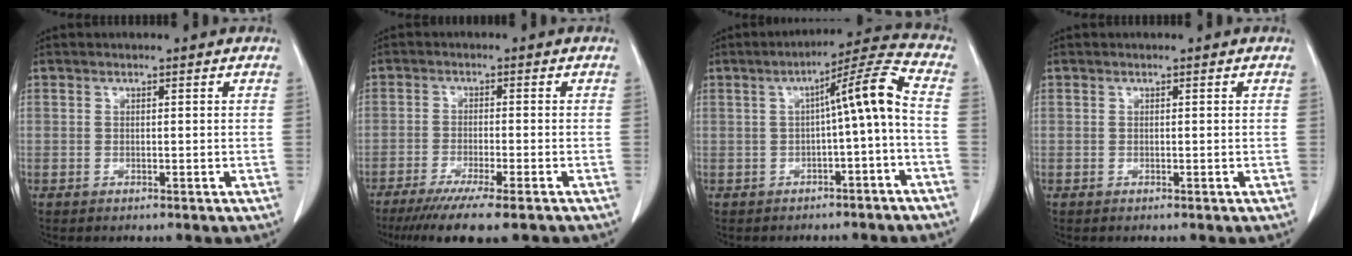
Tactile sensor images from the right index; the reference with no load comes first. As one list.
[{"total": 10.4, "force": [-7.9, 0.4, 6.7], "torque": [-0.091, -0.023, -0.121]}, {"total": 8.0, "force": [-1.0, -0.1, 8.0], "torque": [-0.115, 0.028, -0.017]}, {"total": 0.0}]